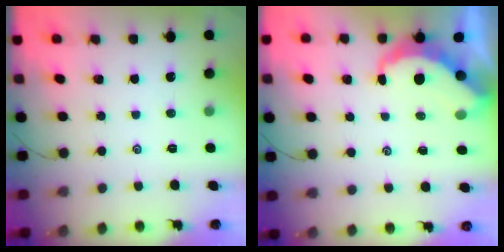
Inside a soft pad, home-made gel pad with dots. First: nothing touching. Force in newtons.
{"total": 6.1, "press": 6.1, "slide": 0.4}